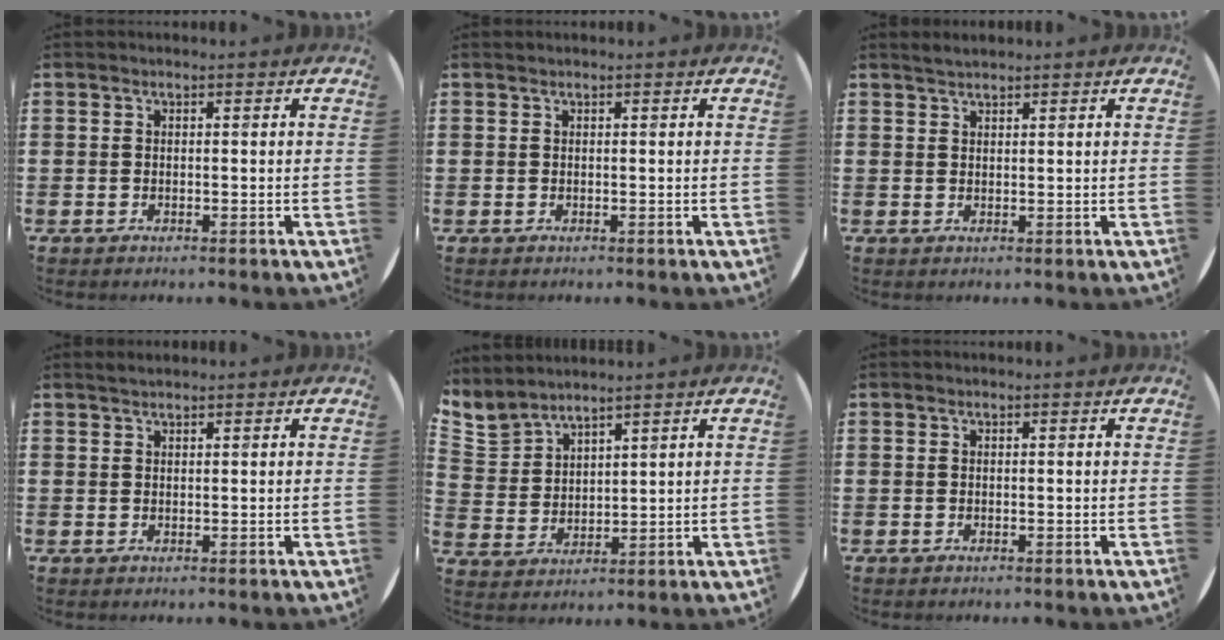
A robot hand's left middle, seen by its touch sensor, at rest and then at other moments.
{"total": 0.0}
{"total": 1.3, "force": [1.3, 0.1, 0.2], "torque": [-0.005, 0.003, 0.025]}
{"total": 0.8, "force": [0.8, 0.0, 0.1], "torque": [-0.001, 0.001, 0.016]}
{"total": 3.8, "force": [3.7, 0.6, -0.3], "torque": [-0.007, -0.020, 0.070]}
{"total": 0.0}